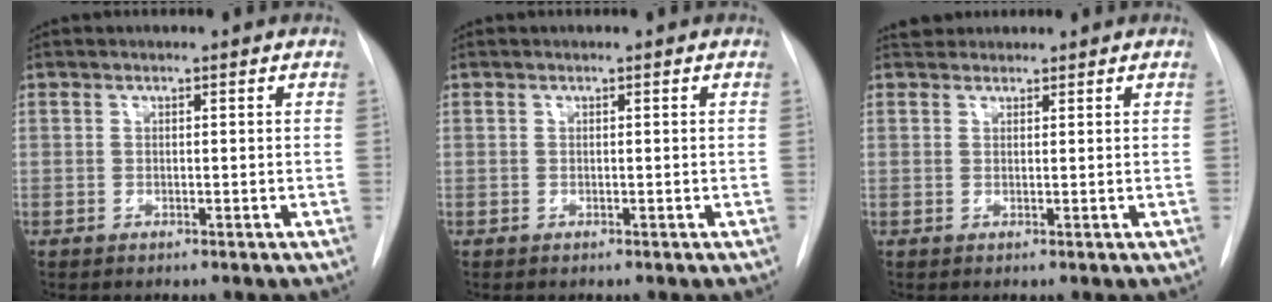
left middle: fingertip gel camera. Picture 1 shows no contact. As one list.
[{"total": 0.0}, {"total": 2.1, "force": [1.9, 0.9, 0.0], "torque": [0.001, 0.018, 0.030]}]